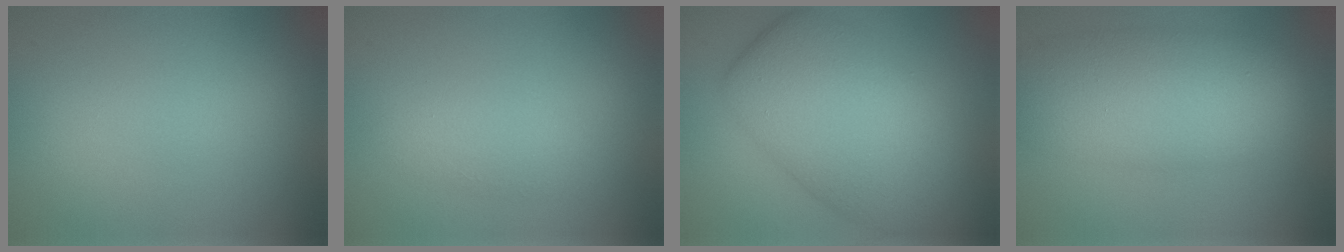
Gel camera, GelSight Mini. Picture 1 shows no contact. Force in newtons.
{"total": 1.8, "press": 1.8, "slide": 0.0}
{"total": 10.6, "press": 10.6, "slide": 0.4}
{"total": 8.0, "press": 8.0, "slide": 0.1}